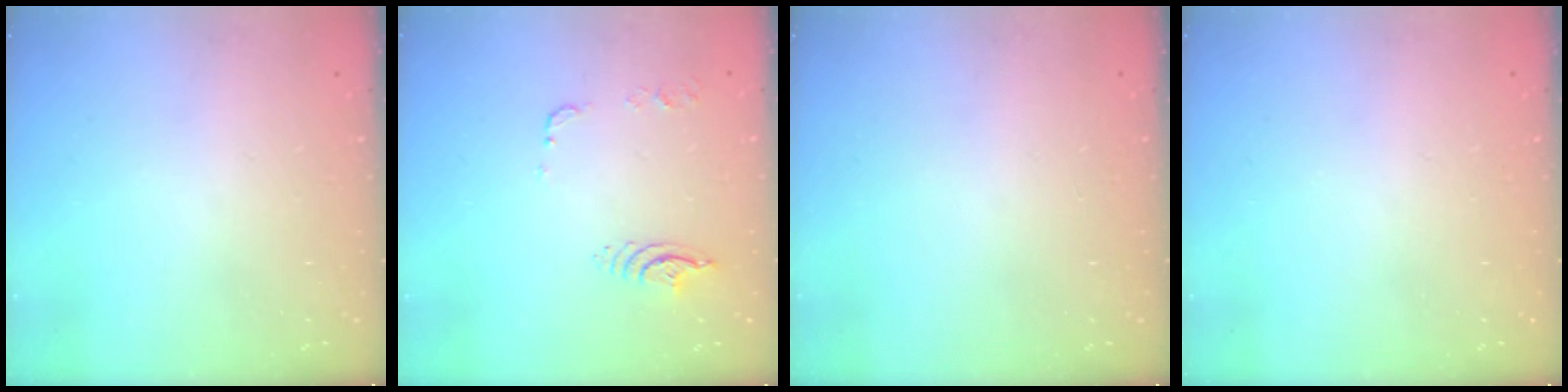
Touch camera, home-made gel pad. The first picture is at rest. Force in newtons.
{"total": 8.3, "press": 8.3, "slide": 0.8}
{"total": 0.0}
{"total": 0.0}